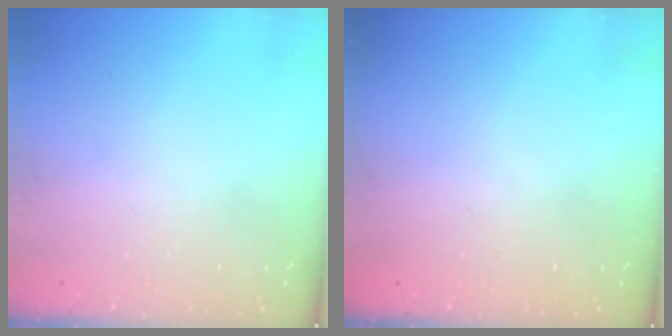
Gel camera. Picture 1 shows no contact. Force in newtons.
{"total": 0.0}